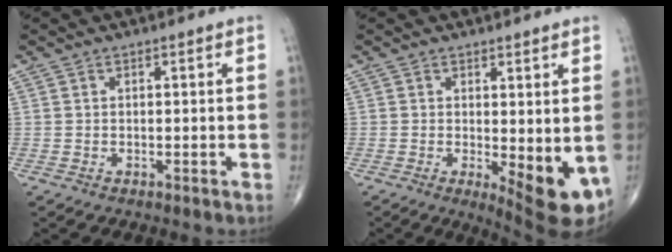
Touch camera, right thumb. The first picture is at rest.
{"total": 9.0, "force": [-1.2, 3.2, 8.3], "torque": [-0.103, -0.022, -0.007]}